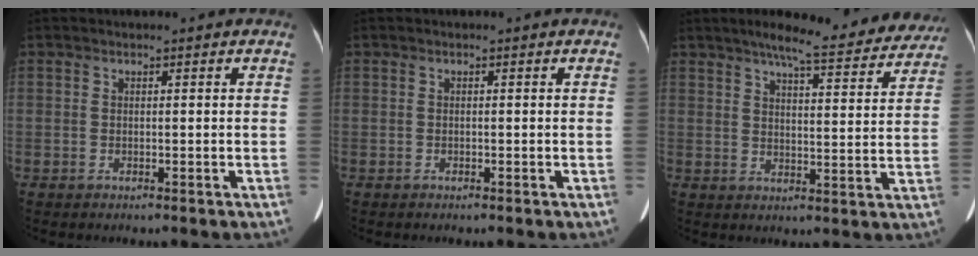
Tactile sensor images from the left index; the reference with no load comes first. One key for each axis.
{"total": 0.0}
{"total": 17.0, "fx": 14.9, "fy": 2.9, "fz": 7.6, "tx": -0.091, "ty": -0.001, "tz": 0.180}